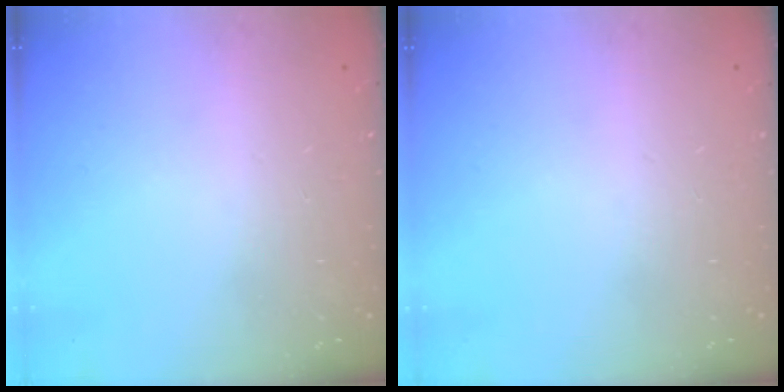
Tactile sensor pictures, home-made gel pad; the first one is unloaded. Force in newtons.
{"total": 0.0}